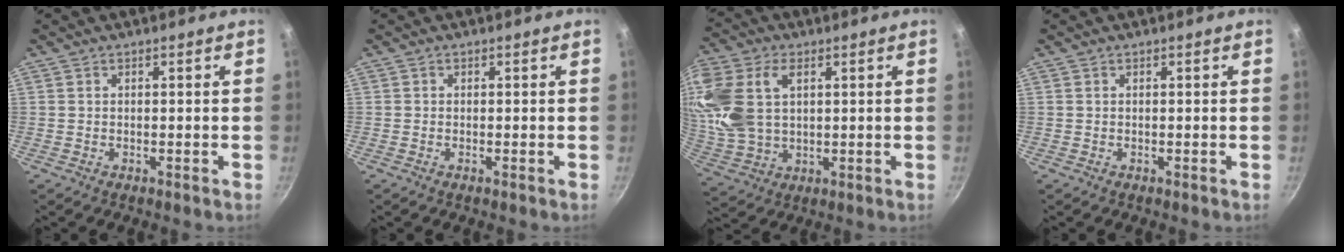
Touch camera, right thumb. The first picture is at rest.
{"total": 0.0}
{"total": 16.7, "force": [4.5, 11.0, 11.7], "torque": [-0.250, -0.005, 0.093]}
{"total": 0.0}